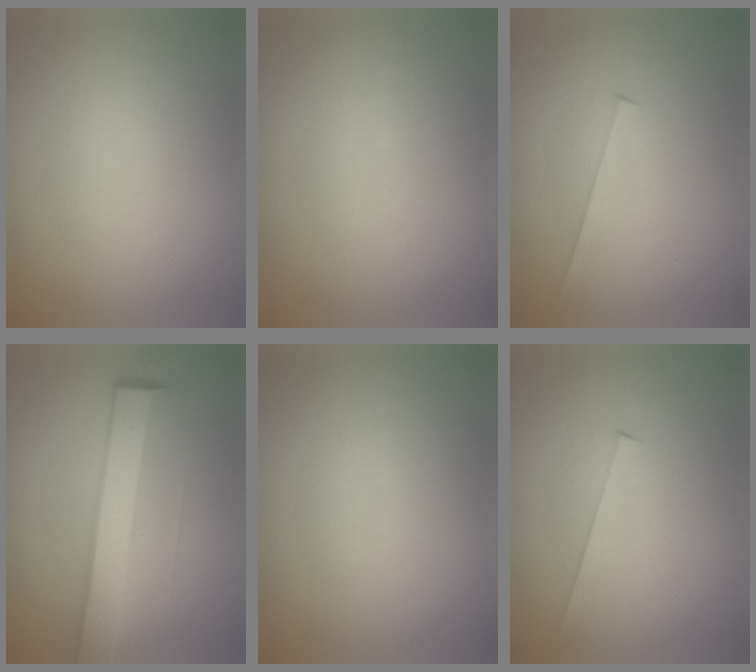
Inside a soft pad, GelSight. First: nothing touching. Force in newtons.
{"total": 1.3}
{"total": 1.5}
{"total": 6.9}
{"total": 0.0}
{"total": 1.5}